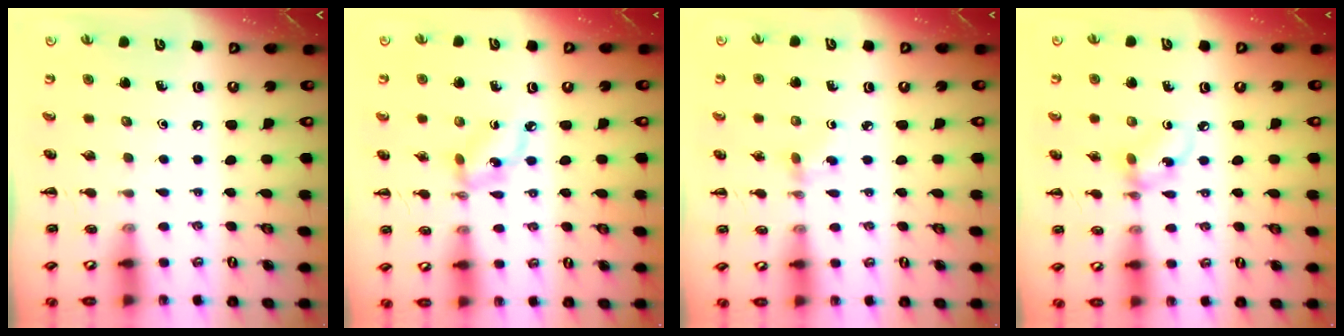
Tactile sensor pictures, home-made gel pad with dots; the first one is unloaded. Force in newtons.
{"total": 5.0, "press": 4.9, "slide": 1.2}
{"total": 2.5, "press": 2.2, "slide": 1.1}
{"total": 6.1, "press": 6.0, "slide": 0.8}